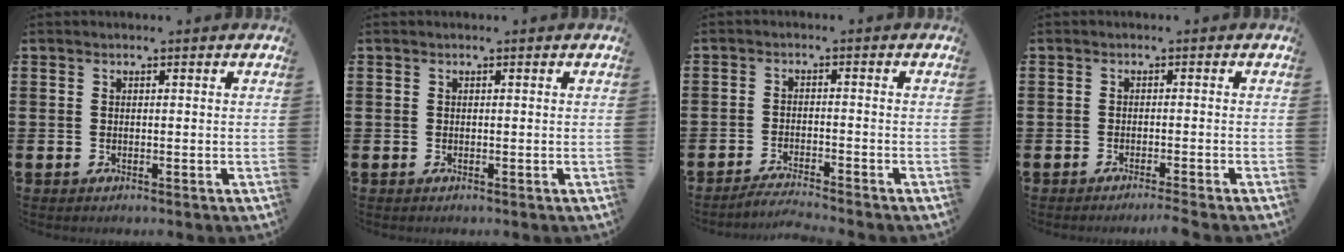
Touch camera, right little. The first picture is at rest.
{"total": 0.0}
{"total": 2.5, "force": [-2.4, -0.3, 0.5], "torque": [-0.009, 0.003, -0.049]}
{"total": 1.2, "force": [-1.1, -0.2, 0.4], "torque": [-0.005, -0.001, -0.021]}